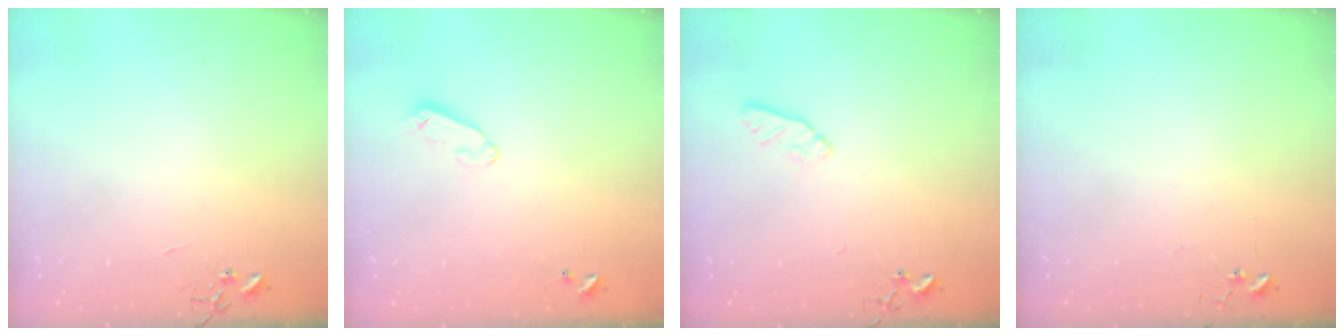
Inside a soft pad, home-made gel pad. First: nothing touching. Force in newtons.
{"total": 4.0, "press": 4.0, "slide": 0.4}
{"total": 7.2, "press": 7.1, "slide": 0.8}
{"total": 4.8, "press": 4.8, "slide": 0.2}